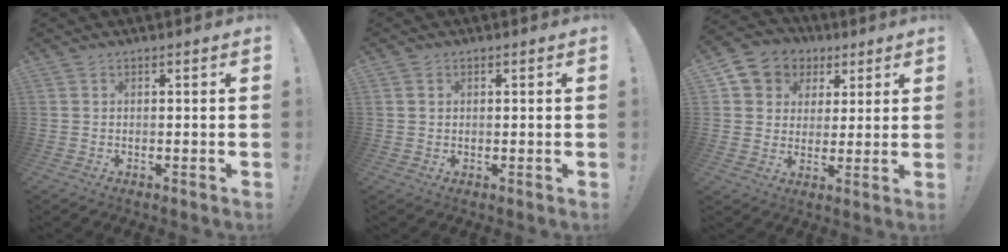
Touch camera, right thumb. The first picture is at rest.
{"total": 1.2, "force": [0.5, 1.1, 0.1], "torque": [0.002, 0.002, 0.008]}
{"total": 8.2, "force": [2.8, 7.4, 2.0], "torque": [-0.031, -0.015, 0.061]}